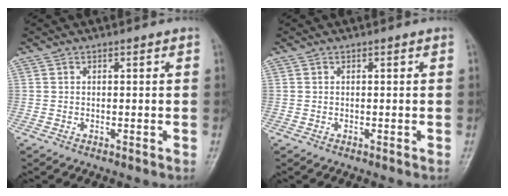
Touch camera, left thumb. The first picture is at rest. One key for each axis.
{"total": 0.0}